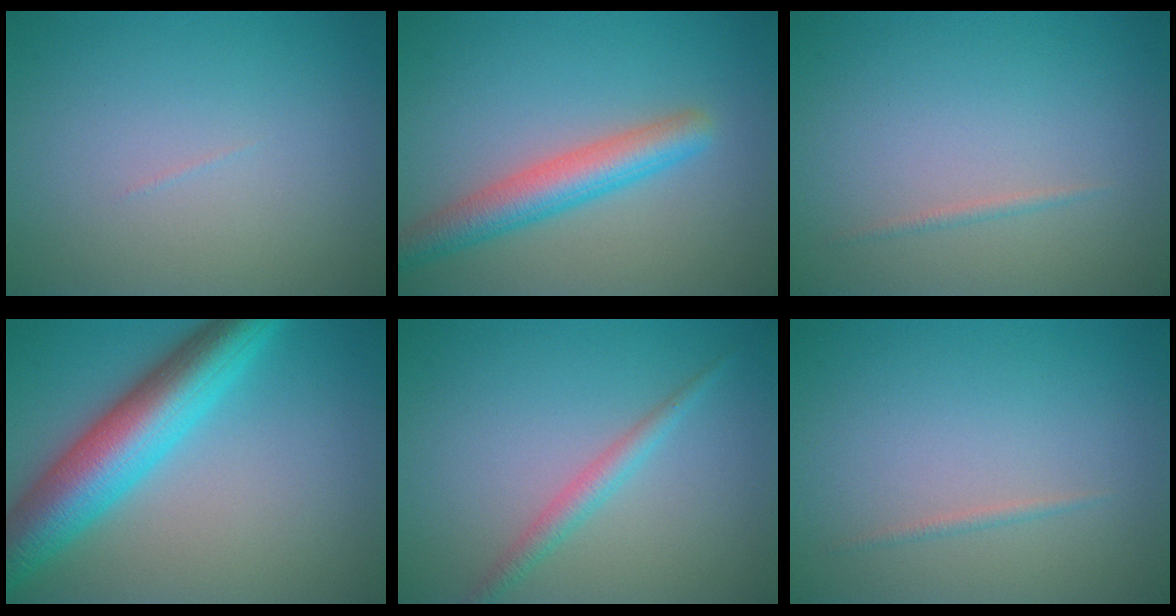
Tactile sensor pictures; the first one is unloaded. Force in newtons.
{"total": 4.5, "press": 4.5, "slide": 0.2}
{"total": 0.6, "press": 0.6, "slide": 0.1}
{"total": 9.2, "press": 9.1, "slide": 0.3}
{"total": 1.9, "press": 1.9, "slide": 0.1}
{"total": 0.6, "press": 0.6, "slide": 0.1}